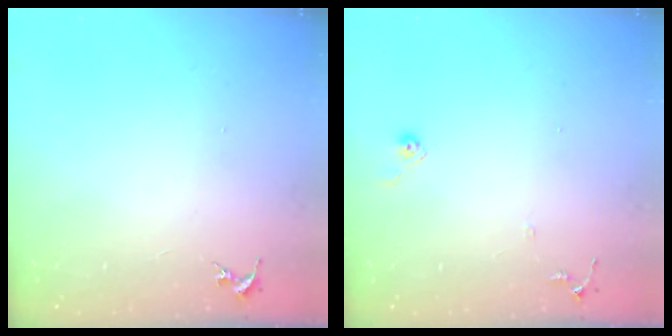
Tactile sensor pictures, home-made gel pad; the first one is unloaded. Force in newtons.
{"total": 6.7, "press": 6.6, "slide": 0.6}